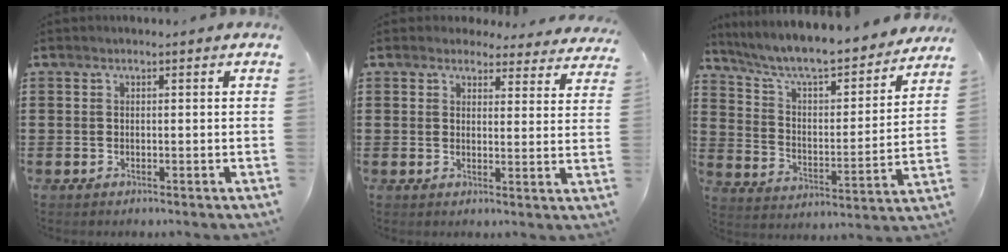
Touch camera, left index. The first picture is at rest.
{"total": 3.6, "force": [3.4, 1.1, 0.6], "torque": [-0.017, -0.012, 0.061]}
{"total": 7.2, "force": [6.6, 0.6, 2.9], "torque": [-0.087, -0.054, 0.107]}